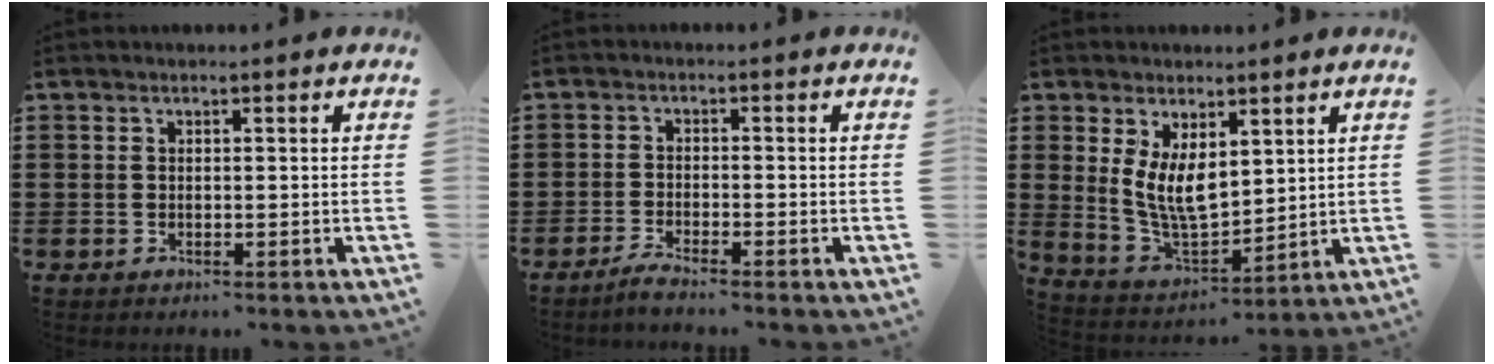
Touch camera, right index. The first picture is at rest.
{"total": 2.2, "force": [-2.0, -0.3, 0.8], "torque": [-0.015, 0.003, -0.039]}
{"total": 7.1, "force": [2.5, 3.8, 5.5], "torque": [-0.126, -0.011, 0.047]}